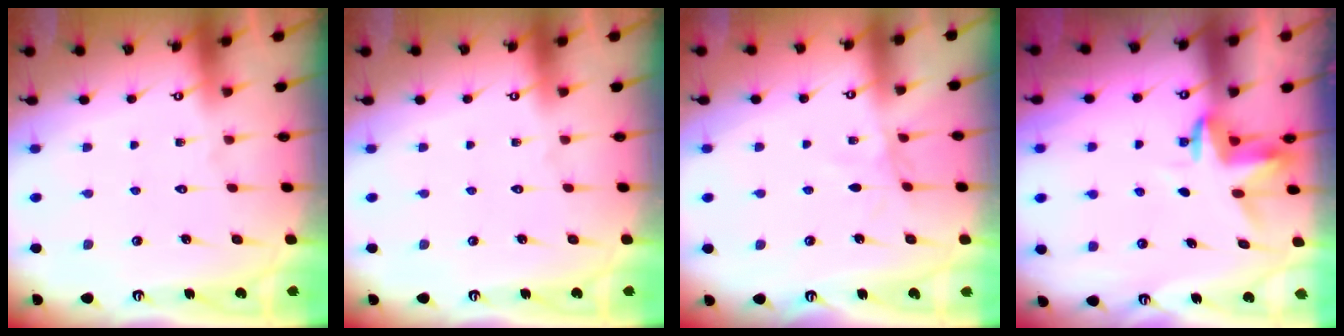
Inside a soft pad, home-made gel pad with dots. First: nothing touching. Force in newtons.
{"total": 0.0}
{"total": 2.7, "press": 2.7, "slide": 0.4}
{"total": 3.6, "press": 3.6, "slide": 0.2}